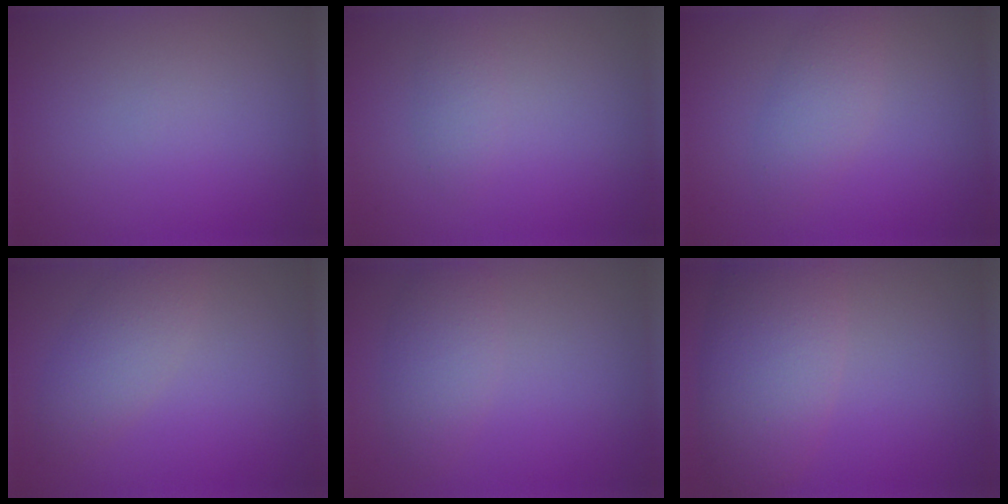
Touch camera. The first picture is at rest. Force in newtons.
{"total": 1.3, "press": 1.3, "slide": 0.1}
{"total": 2.4, "press": 2.4, "slide": 0.1}
{"total": 2.9, "press": 2.9, "slide": 0.1}
{"total": 2.9, "press": 2.9, "slide": 0.1}
{"total": 6.3, "press": 6.3, "slide": 0.3}